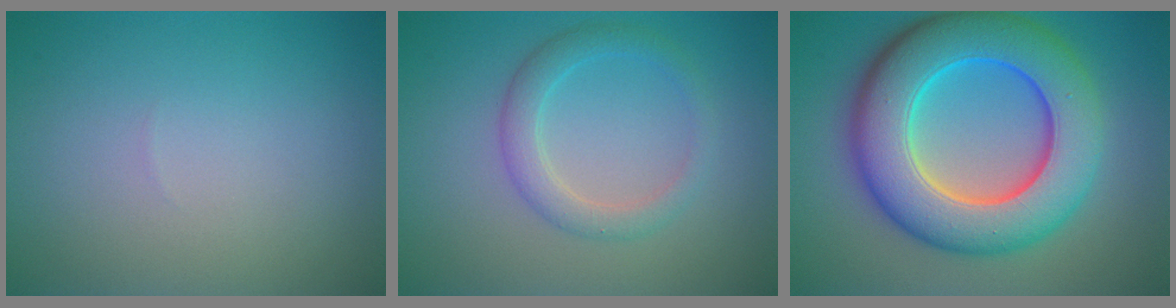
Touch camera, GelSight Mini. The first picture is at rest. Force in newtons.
{"total": 2.7, "press": 2.7, "slide": 0.1}
{"total": 11.8, "press": 11.8, "slide": 0.2}